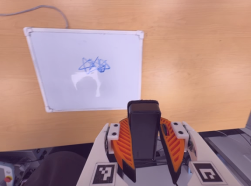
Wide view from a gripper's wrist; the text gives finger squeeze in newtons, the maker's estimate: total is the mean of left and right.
{"total": 8.9, "left": 7.8, "right": 10.0}